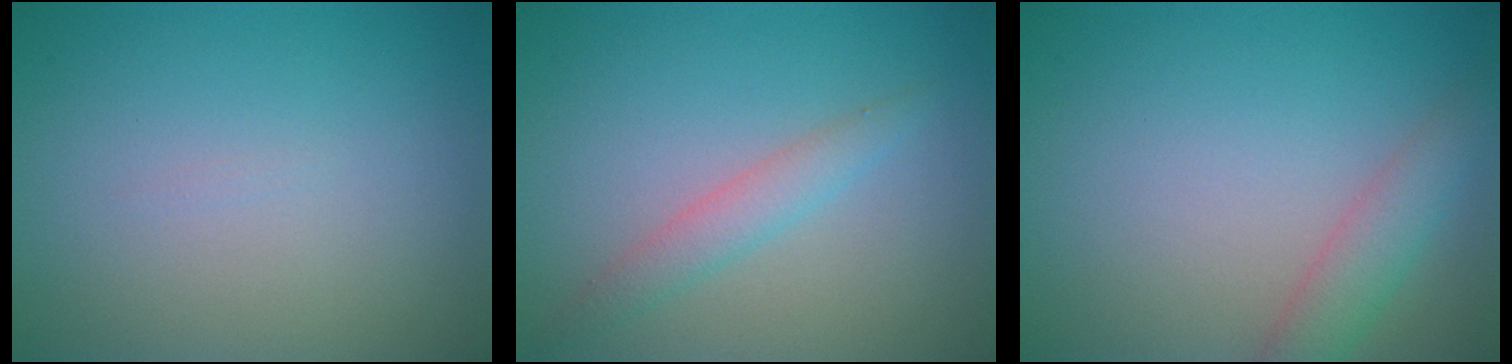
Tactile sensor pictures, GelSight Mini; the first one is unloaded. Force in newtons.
{"total": 2.0, "press": 2.0, "slide": 0.2}
{"total": 2.8, "press": 2.8, "slide": 0.2}